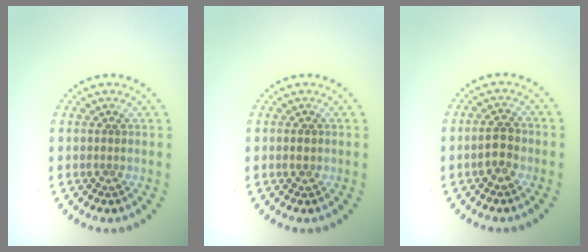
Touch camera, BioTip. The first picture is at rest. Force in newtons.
{"total": 1.2, "press": 1.2, "slide": 0.1}
{"total": 2.4, "press": 2.4, "slide": 0.4}